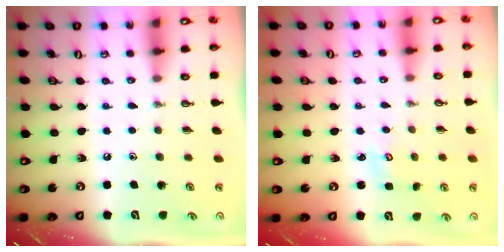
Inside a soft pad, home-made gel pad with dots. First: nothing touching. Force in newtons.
{"total": 2.2, "press": 2.2, "slide": 0.3}